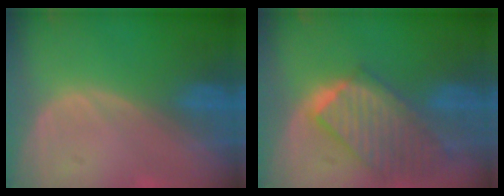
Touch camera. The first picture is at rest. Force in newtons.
{"total": 9.8, "press": 8.6, "slide": 4.6}